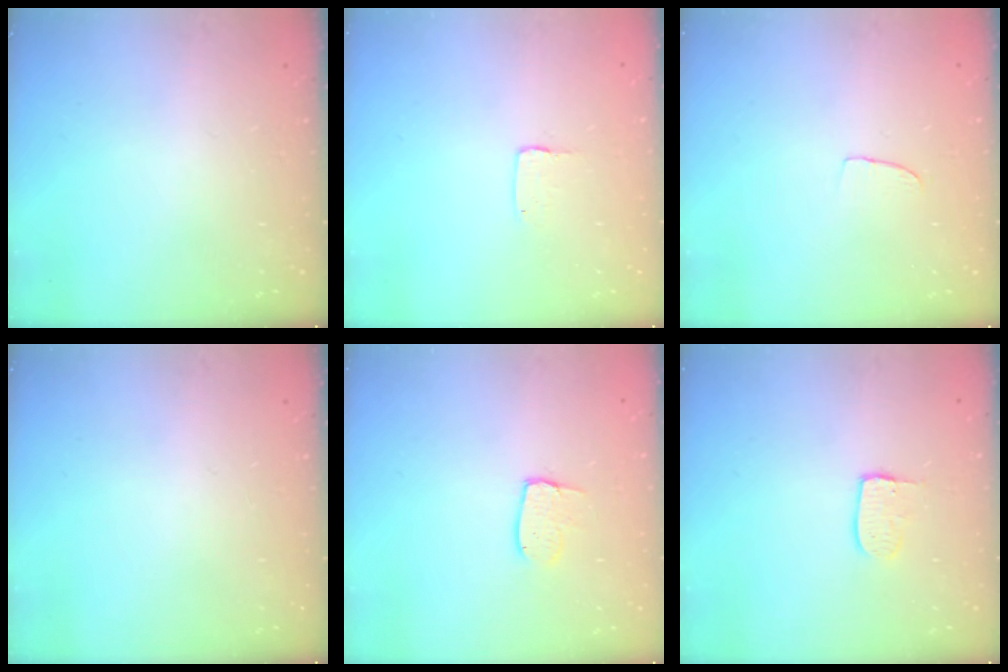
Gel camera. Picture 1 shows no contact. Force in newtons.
{"total": 2.0, "press": 2.0, "slide": 0.2}
{"total": 2.5, "press": 2.5, "slide": 0.1}
{"total": 0.0}
{"total": 5.1, "press": 5.1, "slide": 0.4}
{"total": 6.3, "press": 6.3, "slide": 0.3}